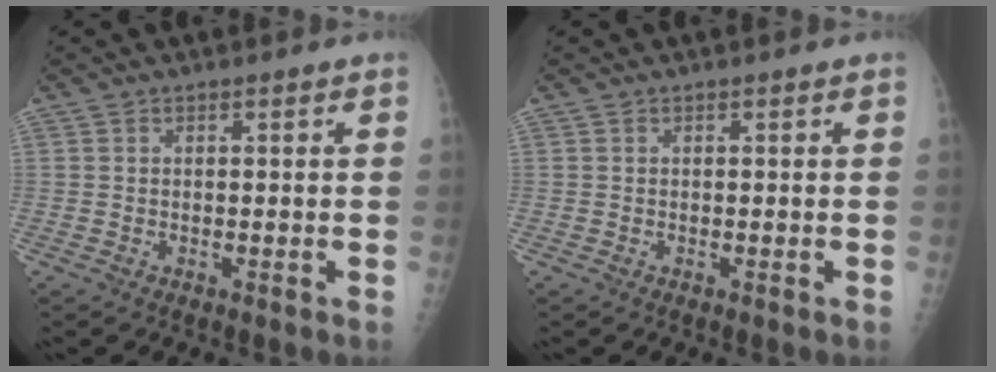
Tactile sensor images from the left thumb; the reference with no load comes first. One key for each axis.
{"total": 0.0}